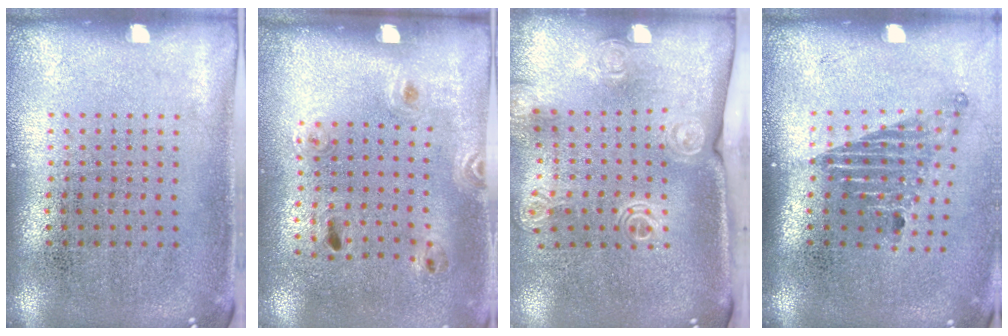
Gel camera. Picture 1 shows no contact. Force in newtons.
{"total": 1.5, "press": 0.8, "slide": 1.3}
{"total": 1.9, "press": 1.5, "slide": 1.3}
{"total": 1.6, "press": 1.1, "slide": 1.2}